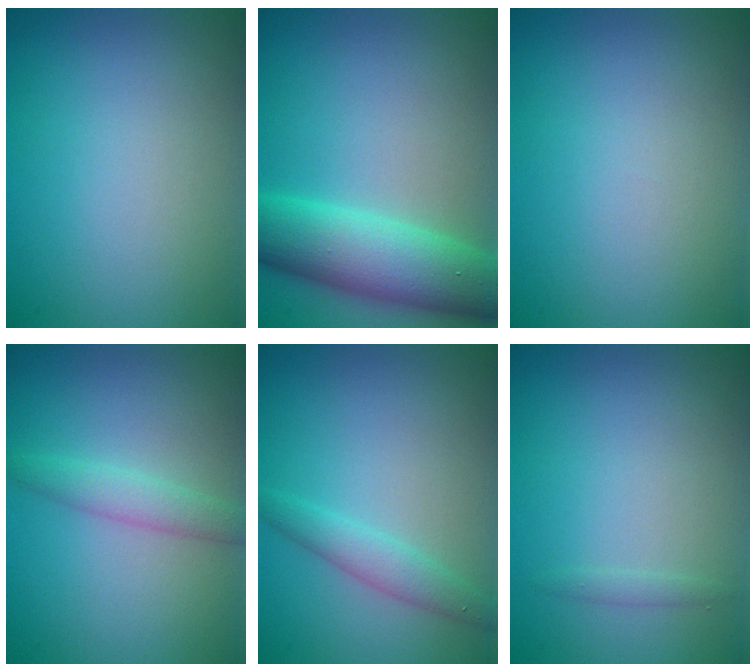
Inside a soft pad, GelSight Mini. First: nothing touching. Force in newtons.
{"total": 8.1, "press": 8.1, "slide": 0.4}
{"total": 0.0}
{"total": 2.0, "press": 2.0, "slide": 0.0}
{"total": 2.3, "press": 2.3, "slide": 0.0}
{"total": 0.5, "press": 0.5, "slide": 0.0}